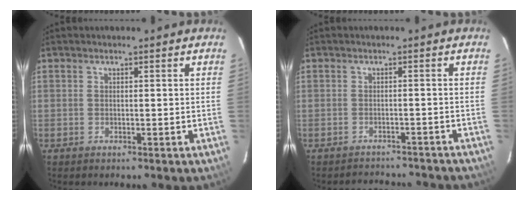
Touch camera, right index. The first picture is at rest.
{"total": 8.5, "force": [-7.8, 2.9, 1.9], "torque": [-0.036, 0.012, -0.093]}